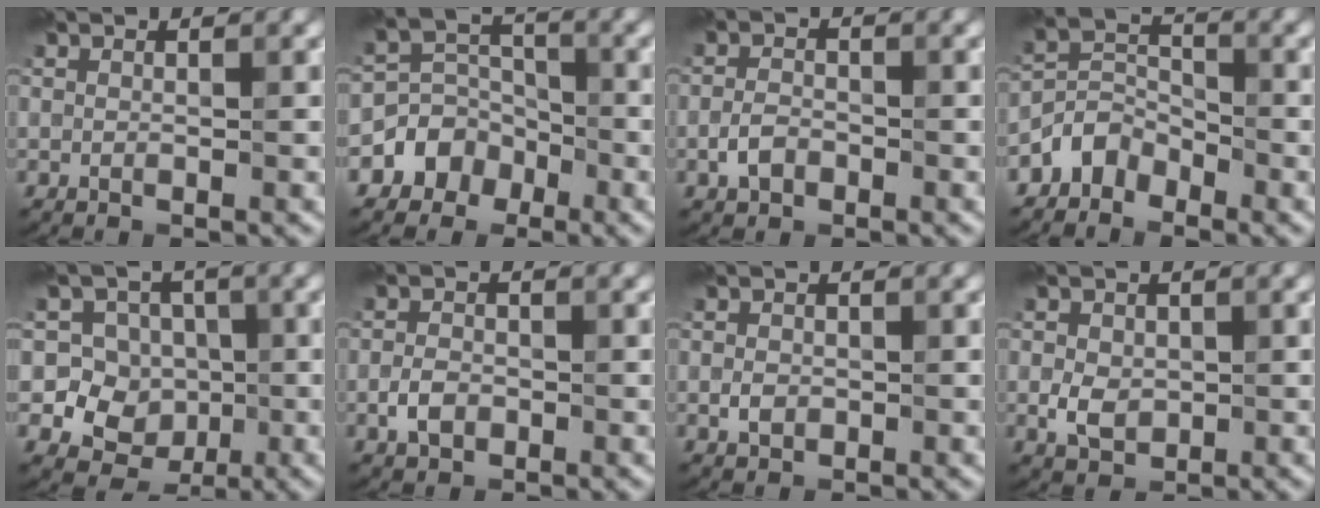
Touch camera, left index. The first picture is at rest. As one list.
[{"total": 4.5, "force": [-2.5, 3.6, 0.9], "torque": [0.018, 0.009, -0.060]}, {"total": 2.0, "force": [-0.9, 1.3, 1.1], "torque": [-0.022, 0.004, -0.024]}, {"total": 3.1, "force": [-2.4, 1.8, 0.7], "torque": [-0.009, 0.012, -0.056]}, {"total": 8.5, "force": [0.0, 8.1, 2.5], "torque": [-0.045, 0.032, -0.023]}, {"total": 2.2, "force": [-0.8, 1.5, 1.3], "torque": [-0.025, 0.002, -0.021]}, {"total": 1.4, "force": [-0.3, 1.1, 0.8], "torque": [-0.014, -0.001, -0.009]}, {"total": 2.6, "force": [-0.2, 2.1, 1.5], "torque": [-0.030, -0.004, -0.007]}]